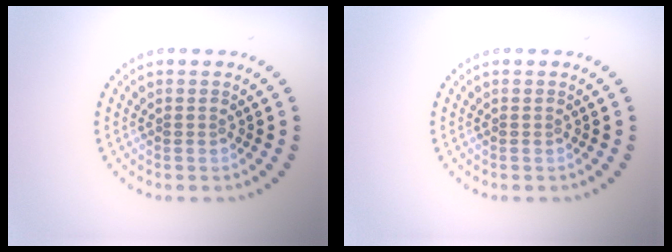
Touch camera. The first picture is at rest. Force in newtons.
{"total": 0.0}